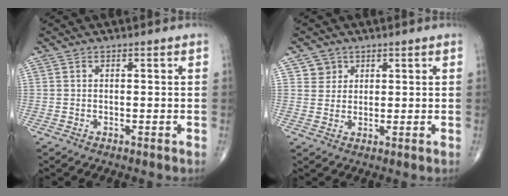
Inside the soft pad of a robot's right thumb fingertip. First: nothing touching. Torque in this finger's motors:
{"motor_torque": [-0.23, 0.65, 0.11, -0.01, -0.01]}